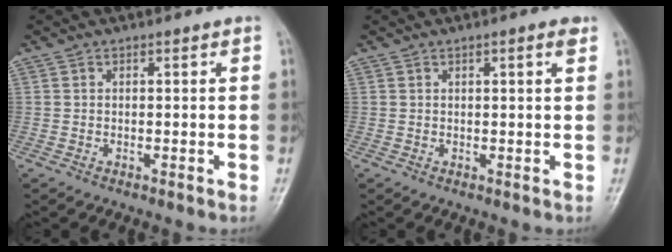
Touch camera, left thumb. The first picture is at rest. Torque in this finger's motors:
{"motor_torque": [-0.14, 0.10, -0.27, -0.05, 0.08]}